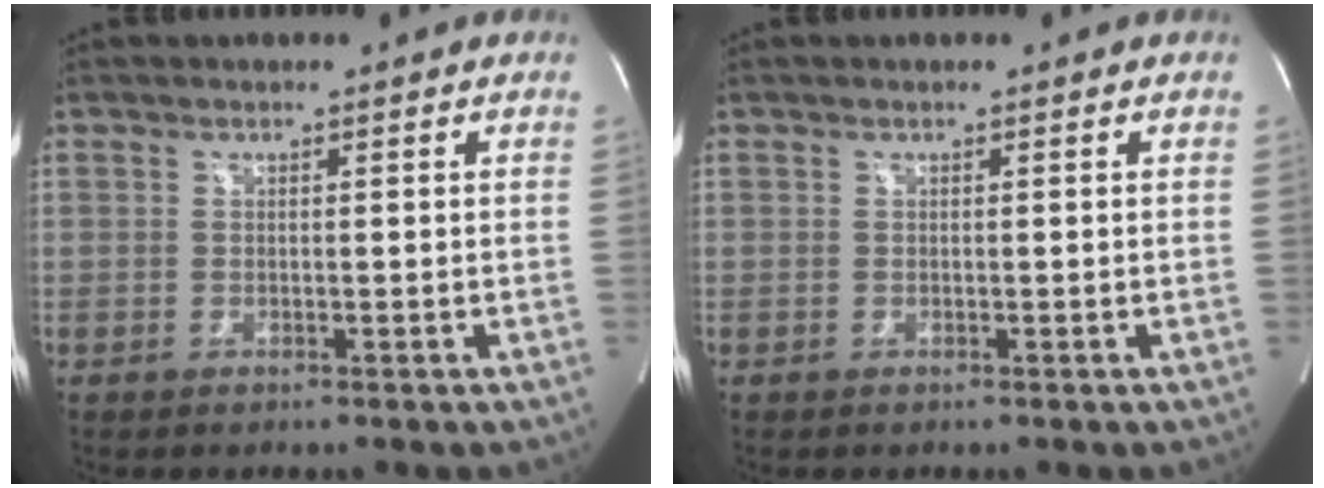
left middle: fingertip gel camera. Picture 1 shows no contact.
{"total": 0.0}